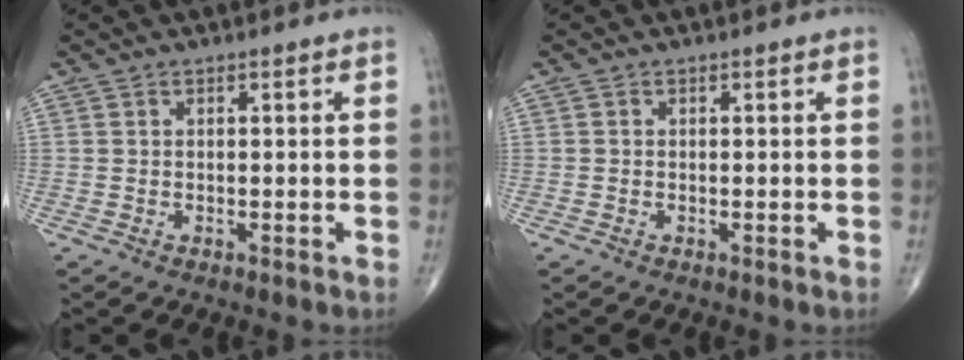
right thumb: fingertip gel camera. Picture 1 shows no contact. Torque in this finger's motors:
{"motor_torque": [-0.02, -0.22, -0.39, 0.12, -0.03]}